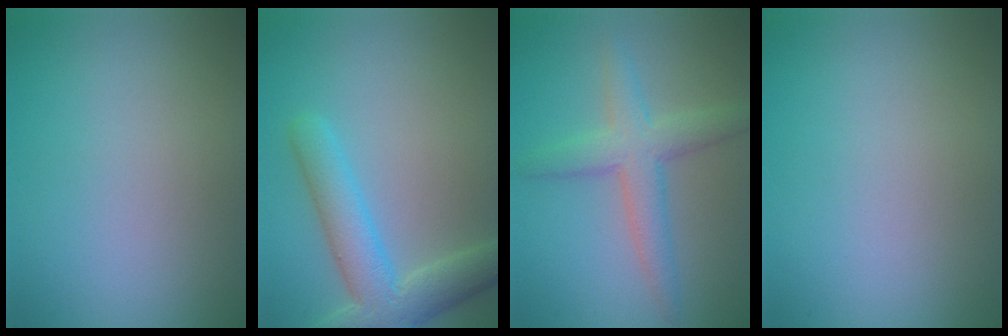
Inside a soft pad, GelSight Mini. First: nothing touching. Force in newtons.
{"total": 6.0, "press": 6.0, "slide": 0.4}
{"total": 3.8, "press": 3.8, "slide": 0.1}
{"total": 0.0}